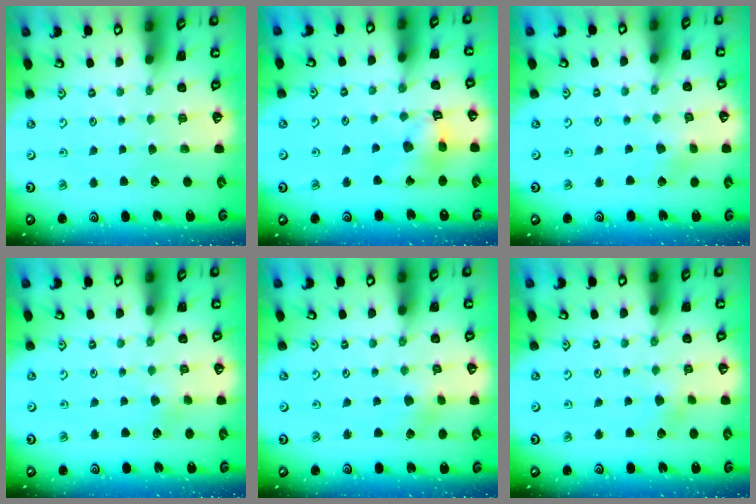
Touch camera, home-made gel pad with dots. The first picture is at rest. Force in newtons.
{"total": 11.0, "press": 11.0, "slide": 1.2}
{"total": 2.5, "press": 2.4, "slide": 0.3}
{"total": 2.9, "press": 2.9, "slide": 0.2}
{"total": 2.3, "press": 2.3, "slide": 0.4}
{"total": 1.8, "press": 1.8, "slide": 0.2}